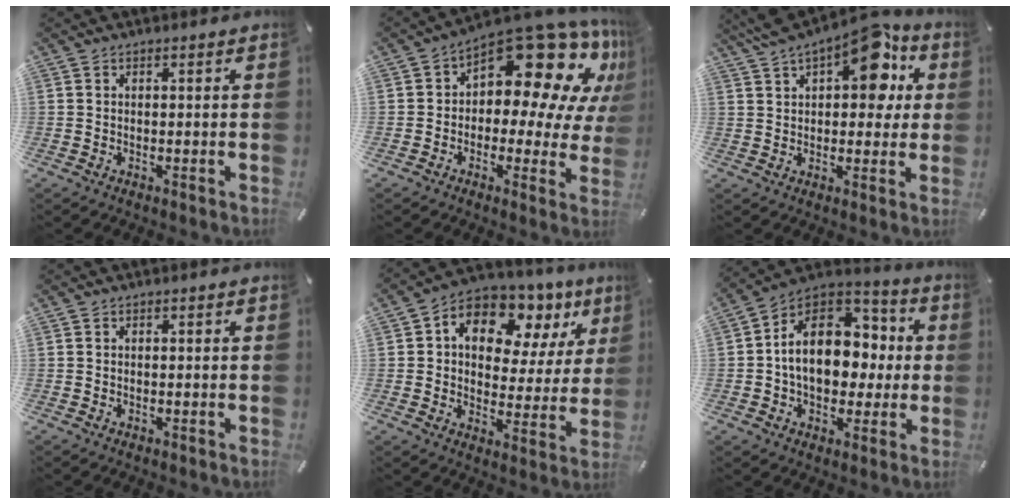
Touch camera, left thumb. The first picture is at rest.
{"total": 17.8, "force": [9.6, 9.2, 11.8], "torque": [-0.157, -0.084, 0.159]}
{"total": 15.1, "force": [7.9, 7.5, 10.4], "torque": [-0.149, -0.036, 0.134]}
{"total": 0.0}
{"total": 11.3, "force": [6.1, 7.6, 5.8], "torque": [-0.094, -0.048, 0.107]}
{"total": 16.6, "force": [0.4, 12.9, 10.5], "torque": [-0.166, 0.002, 0.011]}